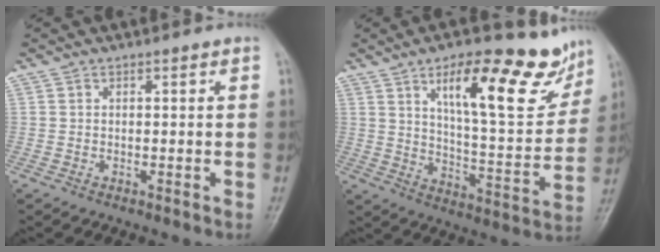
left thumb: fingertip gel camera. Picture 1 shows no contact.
{"total": 20.3, "force": [11.6, 6.6, 15.2], "torque": [-0.173, -0.057, 0.180]}